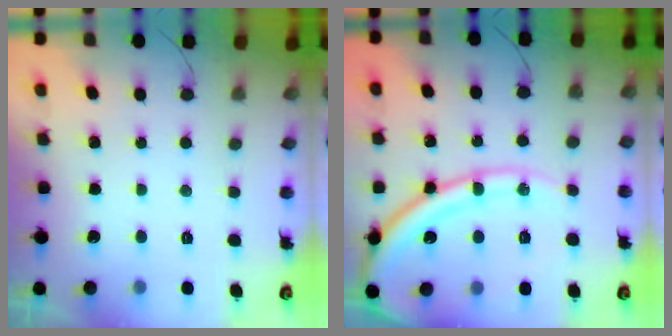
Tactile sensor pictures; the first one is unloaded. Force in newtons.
{"total": 15.7, "press": 15.5, "slide": 2.3}